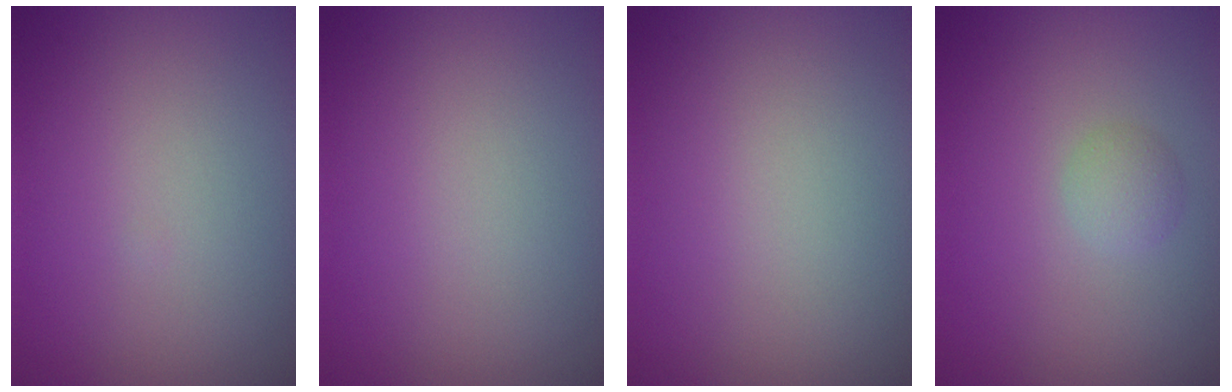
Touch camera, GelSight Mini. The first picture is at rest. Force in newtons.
{"total": 0.0}
{"total": 0.0}
{"total": 1.4, "press": 1.4, "slide": 0.1}